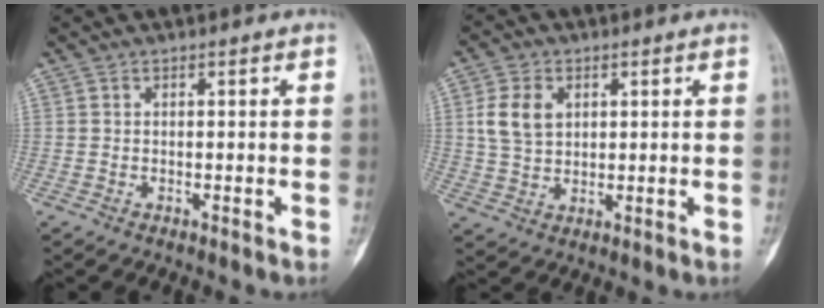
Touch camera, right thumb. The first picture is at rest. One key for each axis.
{"total": 7.0, "fx": 1.9, "fy": 5.0, "fz": 4.5, "tx": -0.078, "ty": -0.003, "tz": 0.040}